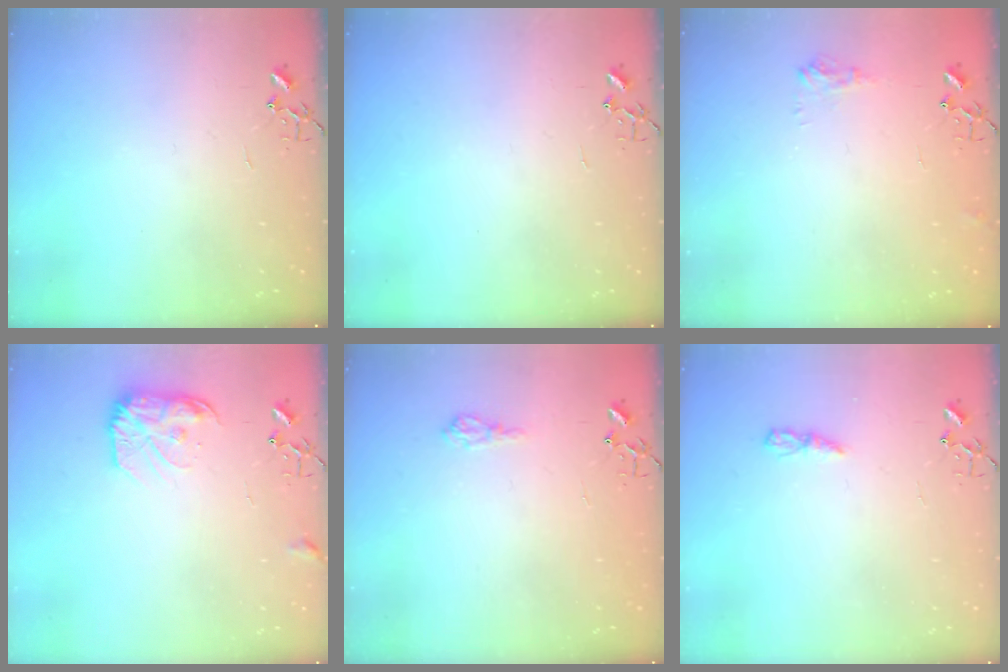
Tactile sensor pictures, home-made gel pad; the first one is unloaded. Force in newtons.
{"total": 0.0}
{"total": 6.4, "press": 6.3, "slide": 0.8}
{"total": 12.4, "press": 12.4, "slide": 0.7}
{"total": 6.7, "press": 6.7, "slide": 0.9}
{"total": 4.6, "press": 4.6, "slide": 0.5}